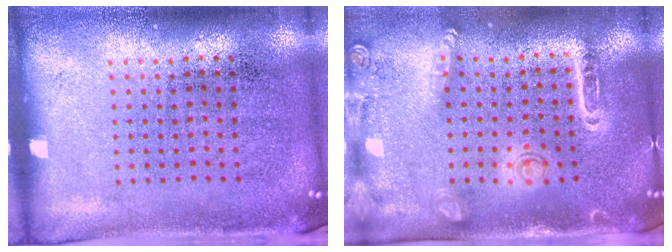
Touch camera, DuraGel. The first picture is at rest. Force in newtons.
{"total": 1.5, "press": 1.4, "slide": 0.4}